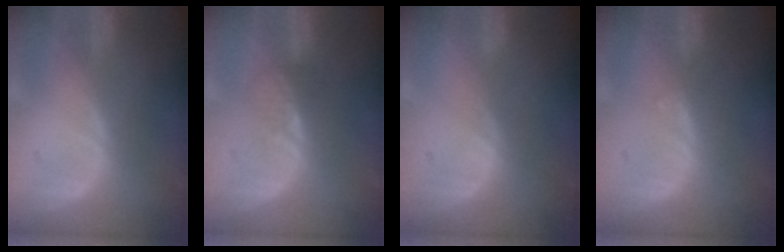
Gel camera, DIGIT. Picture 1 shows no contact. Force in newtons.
{"total": 2.1, "press": 2.1, "slide": 0.2}
{"total": 0.0}
{"total": 0.6, "press": 0.5, "slide": 0.2}